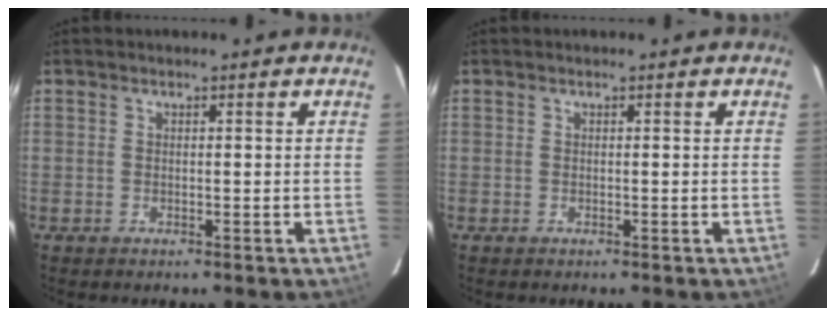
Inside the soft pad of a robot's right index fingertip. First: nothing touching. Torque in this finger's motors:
{"motor_torque": [0.00, 0.00, 0.01, 0.01]}